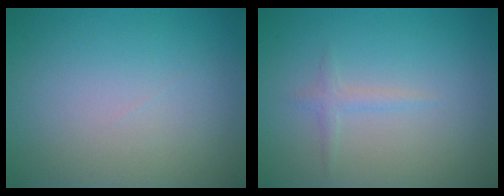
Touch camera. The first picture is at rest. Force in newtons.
{"total": 1.0, "press": 1.0, "slide": 0.1}